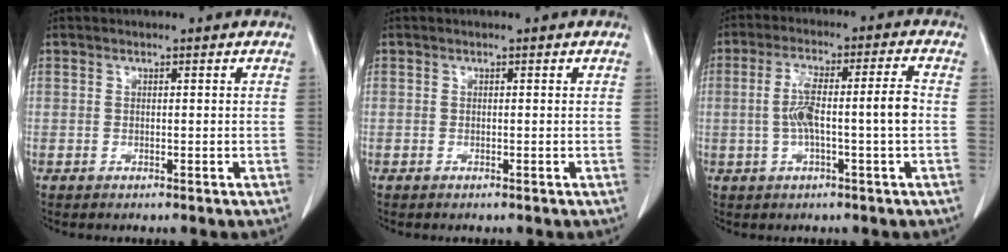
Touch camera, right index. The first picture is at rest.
{"total": 0.0}
{"total": 8.3, "force": [-0.8, 0.6, 8.2], "torque": [-0.158, 0.022, -0.014]}